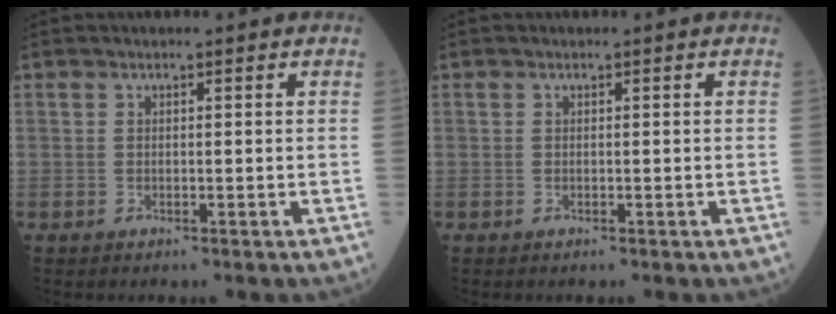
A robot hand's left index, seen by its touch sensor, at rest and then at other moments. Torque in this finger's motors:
{"motor_torque": [0.00, 0.00, 0.00, 0.00]}